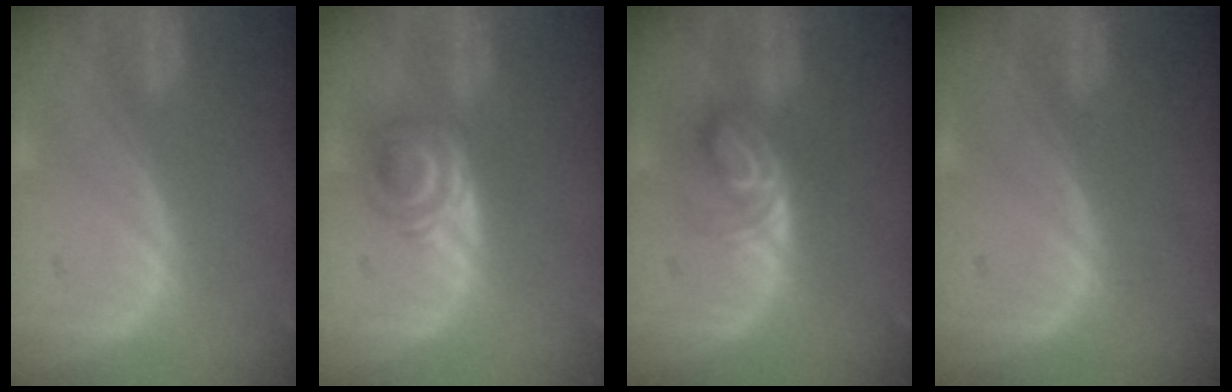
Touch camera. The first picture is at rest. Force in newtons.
{"total": 5.9, "press": 4.8, "slide": 3.4}
{"total": 5.8, "press": 5.0, "slide": 2.9}
{"total": 0.0}